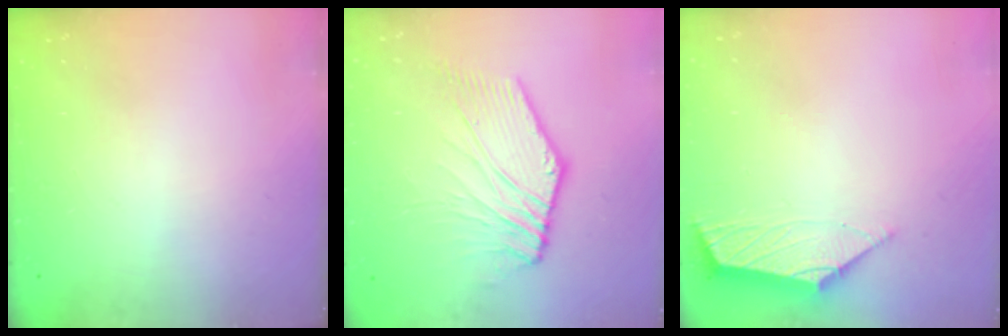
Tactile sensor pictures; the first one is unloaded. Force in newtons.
{"total": 5.2, "press": 5.0, "slide": 1.4}
{"total": 2.9, "press": 2.8, "slide": 0.6}